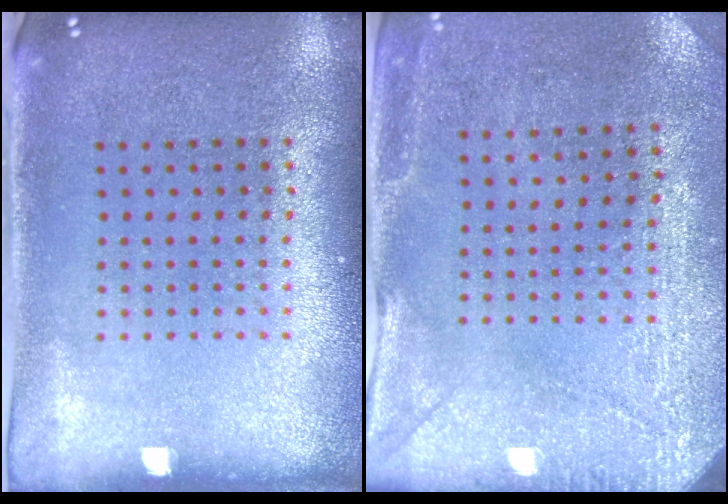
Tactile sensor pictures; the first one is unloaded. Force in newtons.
{"total": 3.0, "press": 2.7, "slide": 1.3}